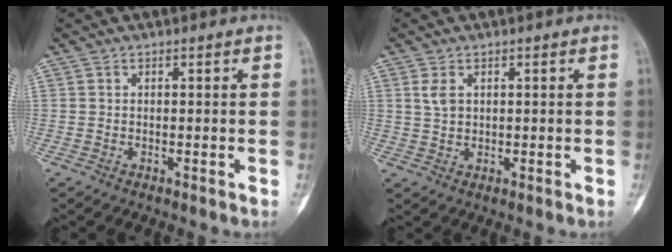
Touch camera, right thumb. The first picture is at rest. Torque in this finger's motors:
{"motor_torque": [-0.26, 0.70, 0.51, 0.05, 0.09]}